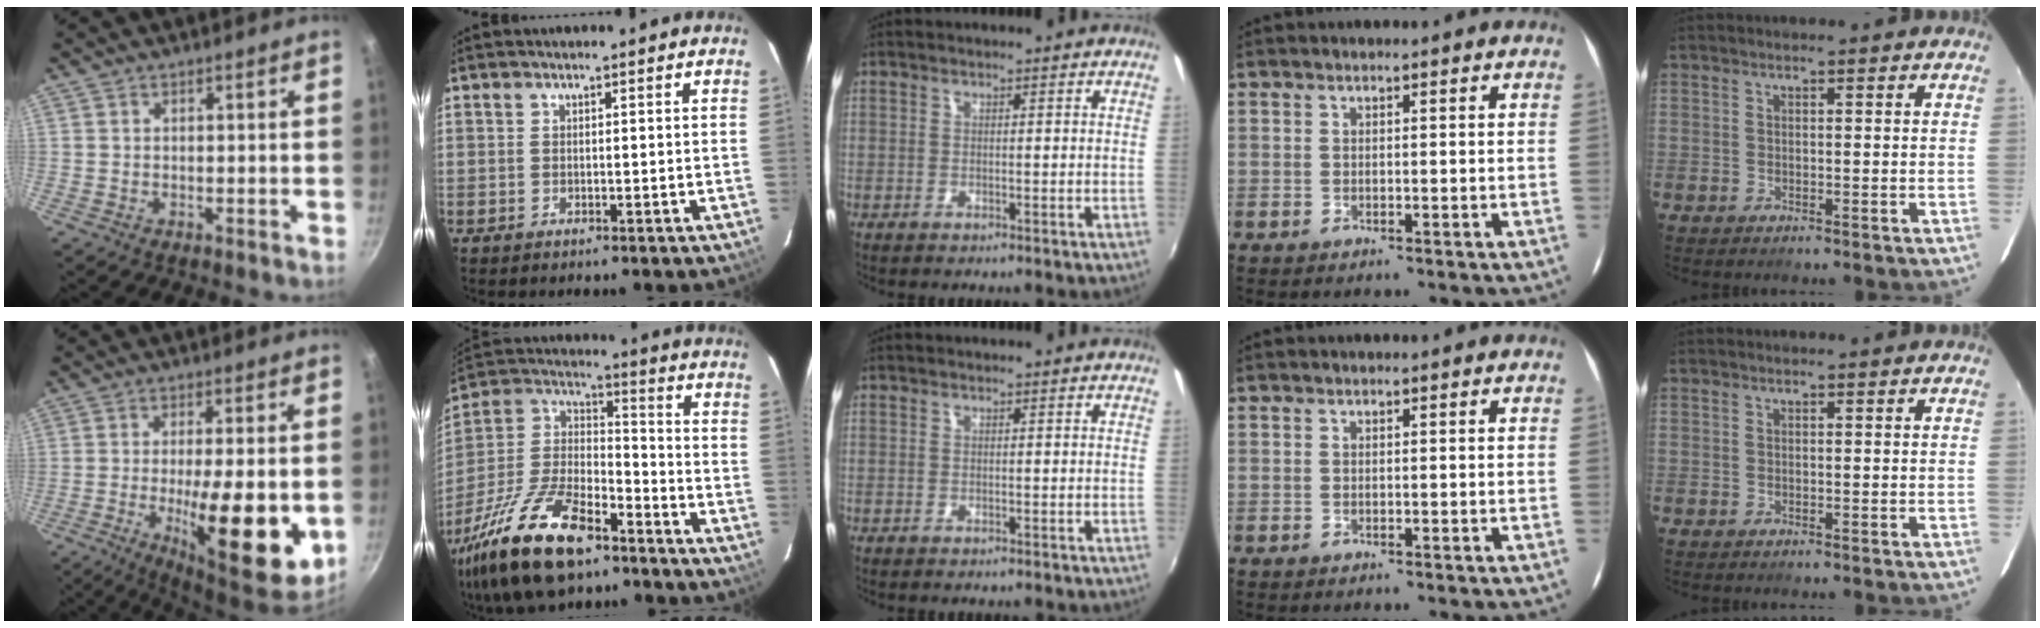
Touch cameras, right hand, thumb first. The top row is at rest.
{"thumb": {"total": 18.0, "force": [-3.9, 5.2, 16.8], "torque": [-0.233, -0.001, -0.051]}, "index": {"total": 24.1, "force": [-15.7, 9.7, 15.6], "torque": [-0.331, -0.020, -0.279]}}